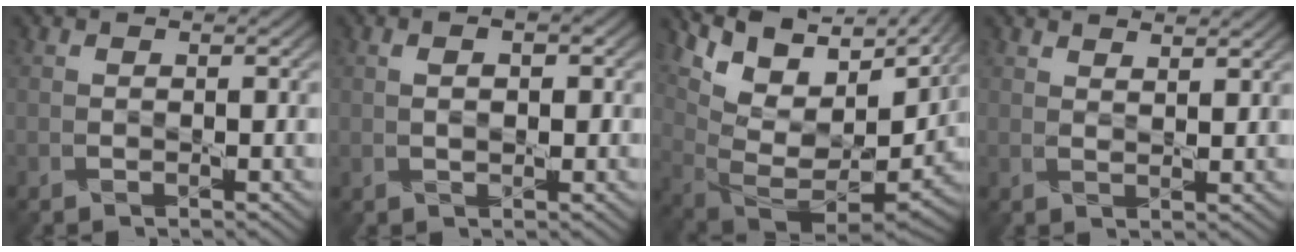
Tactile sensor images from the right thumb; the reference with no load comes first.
{"total": 2.8, "force": [0.6, 1.3, 2.4], "torque": [-0.034, -0.007, 0.007]}
{"total": 14.9, "force": [7.4, 7.9, 10.3], "torque": [-0.226, 0.010, 0.142]}
{"total": 2.3, "force": [2.0, 0.4, 1.0], "torque": [-0.017, -0.006, 0.040]}